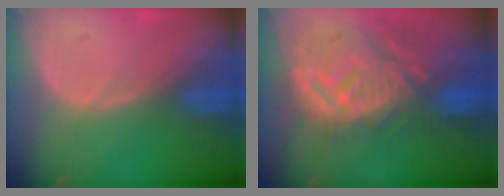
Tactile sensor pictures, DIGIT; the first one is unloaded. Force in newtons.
{"total": 11.9, "press": 10.8, "slide": 5.0}